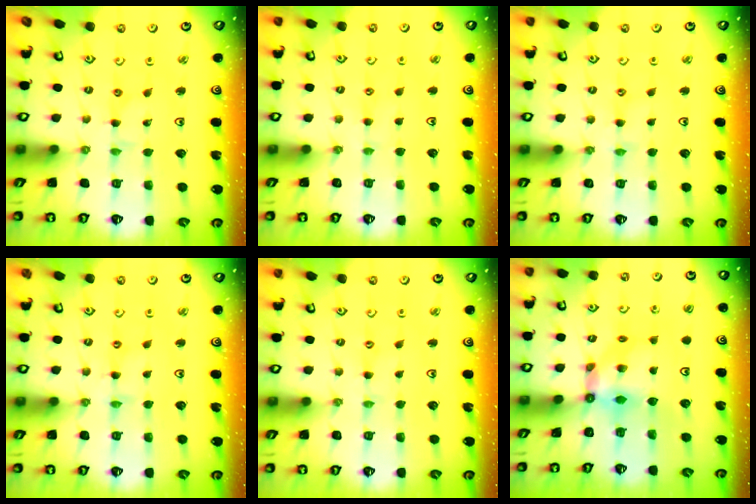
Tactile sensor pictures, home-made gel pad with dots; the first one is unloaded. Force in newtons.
{"total": 2.2, "press": 2.2, "slide": 0.3}
{"total": 2.1, "press": 2.1, "slide": 0.4}
{"total": 1.3, "press": 1.3, "slide": 0.2}
{"total": 0.7, "press": 0.7, "slide": 0.1}
{"total": 5.1, "press": 5.1, "slide": 0.3}